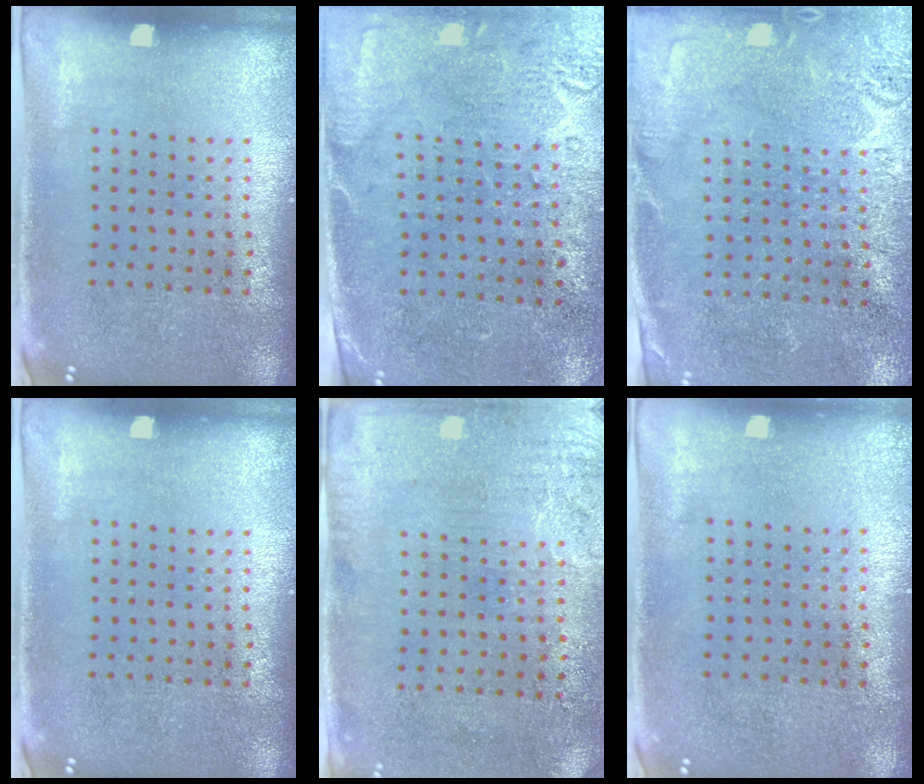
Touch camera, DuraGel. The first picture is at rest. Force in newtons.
{"total": 2.7, "press": 2.3, "slide": 1.4}
{"total": 2.7, "press": 2.6, "slide": 0.9}
{"total": 0.0}
{"total": 3.3, "press": 2.6, "slide": 2.0}
{"total": 0.0}